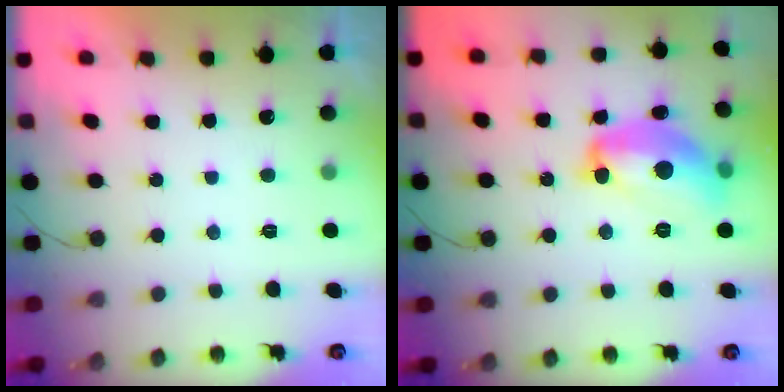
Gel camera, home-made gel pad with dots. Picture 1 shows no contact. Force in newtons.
{"total": 15.9, "press": 15.8, "slide": 1.2}